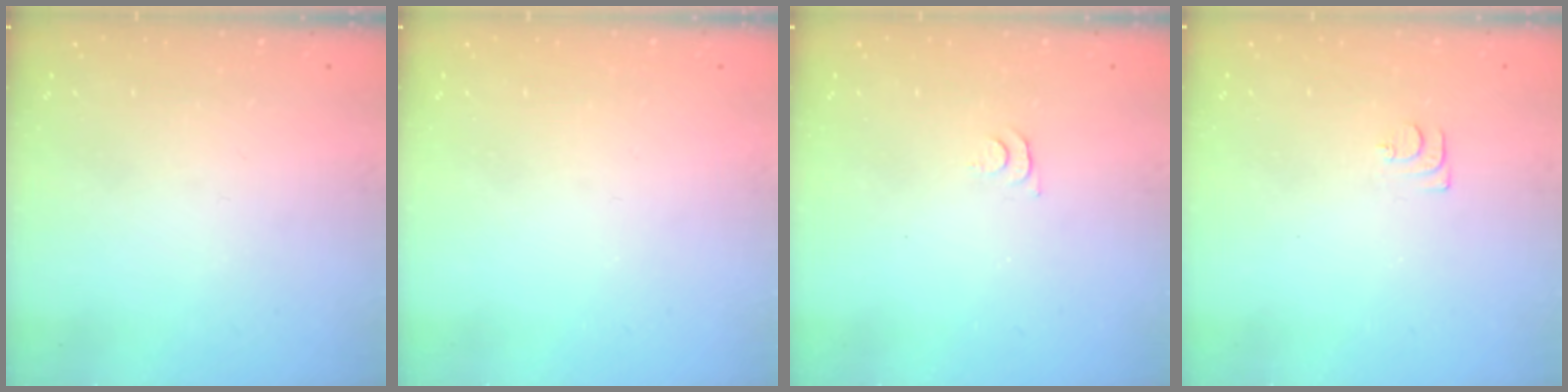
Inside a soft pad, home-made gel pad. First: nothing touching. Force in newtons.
{"total": 0.0}
{"total": 5.2, "press": 5.1, "slide": 0.5}
{"total": 5.2, "press": 5.1, "slide": 0.6}